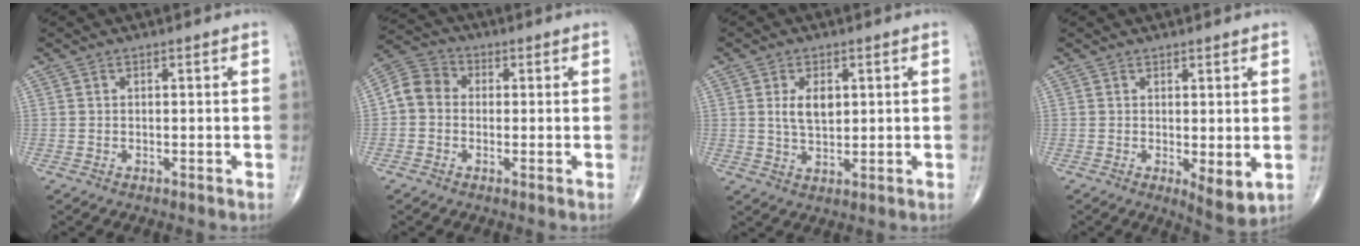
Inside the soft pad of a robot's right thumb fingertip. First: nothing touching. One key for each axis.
{"total": 6.5, "fx": -0.2, "fy": 5.5, "fz": 3.4, "tx": -0.050, "ty": 0.023, "tz": -0.020}
{"total": 5.3, "fx": 1.3, "fy": 3.0, "fz": 4.1, "tx": -0.063, "ty": -0.010, "tz": 0.027}
{"total": 5.2, "fx": 0.0, "fy": 1.6, "fz": 4.9, "tx": -0.062, "ty": -0.016, "tz": 0.005}